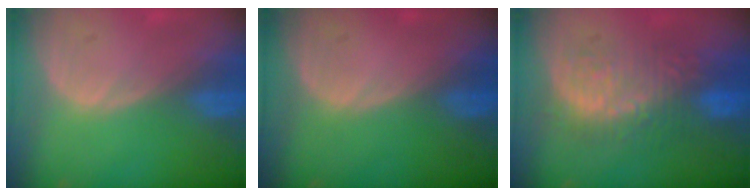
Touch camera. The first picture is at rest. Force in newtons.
{"total": 0.0}
{"total": 8.9, "press": 8.8, "slide": 1.5}